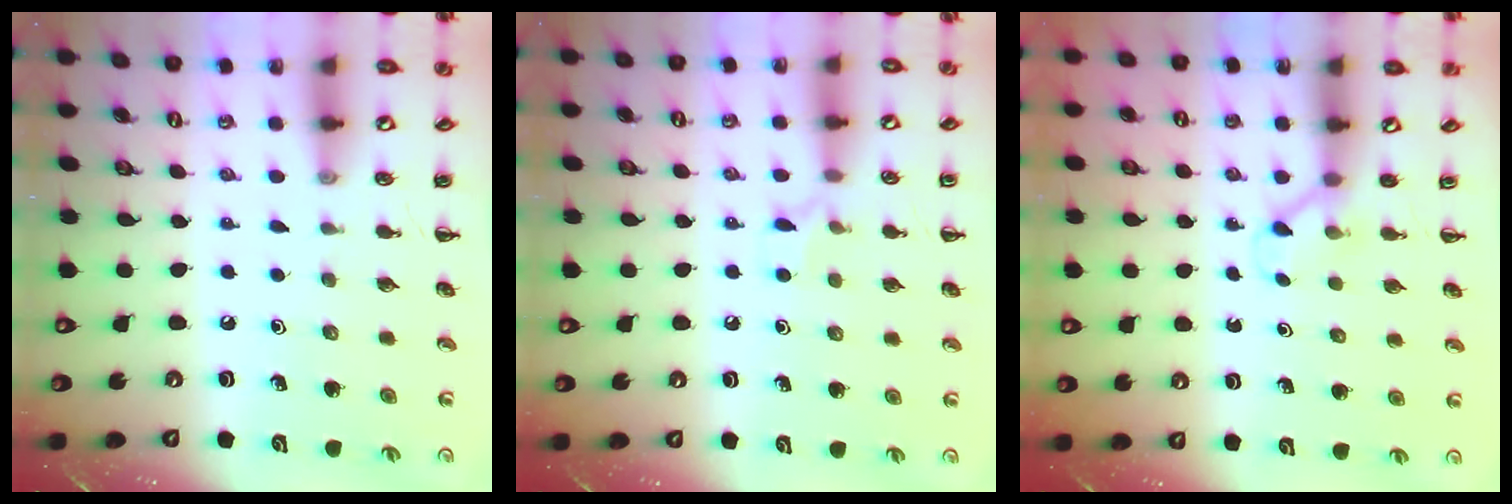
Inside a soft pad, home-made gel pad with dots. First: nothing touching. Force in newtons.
{"total": 5.0, "press": 4.7, "slide": 1.6}
{"total": 2.8, "press": 2.6, "slide": 1.0}